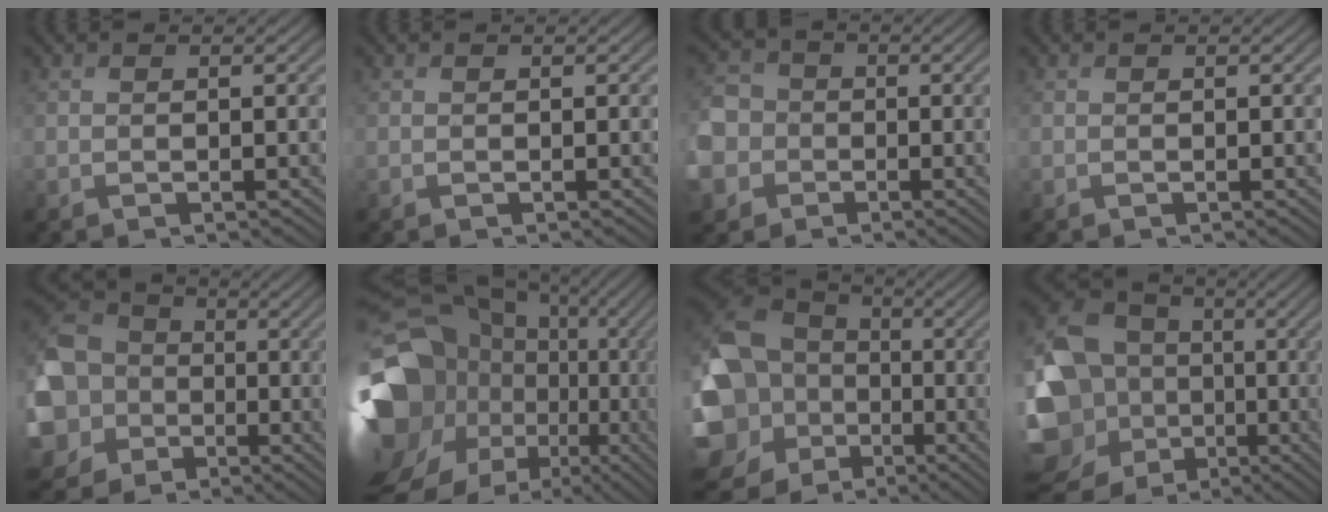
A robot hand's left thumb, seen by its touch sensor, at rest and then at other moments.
{"total": 0.0}
{"total": 10.4, "force": [-3.7, 9.2, 3.3], "torque": [-0.117, -0.041, -0.096]}
{"total": 0.0}
{"total": 16.4, "force": [-2.6, 14.8, 6.5], "torque": [-0.228, -0.010, -0.080]}
{"total": 21.5, "force": [-2.7, 16.6, 13.3], "torque": [-0.329, 0.006, -0.023]}
{"total": 19.2, "force": [-2.2, 16.7, 9.1], "torque": [-0.268, -0.021, -0.055]}
{"total": 18.0, "force": [-3.3, 15.8, 8.0], "torque": [-0.231, -0.003, -0.046]}